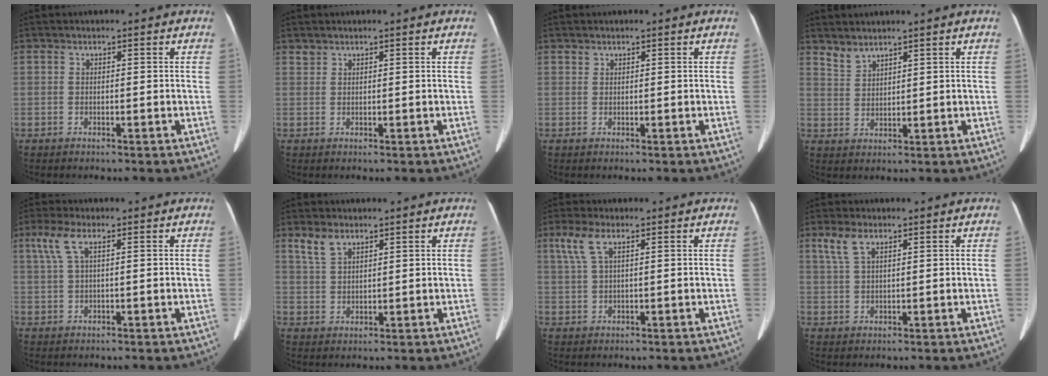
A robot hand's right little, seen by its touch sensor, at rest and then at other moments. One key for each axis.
{"total": 0.7, "fx": 0.7, "fy": 0.2, "fz": 0.0, "tx": -0.002, "ty": 0.004, "tz": 0.016}
{"total": 0.5, "fx": 0.5, "fy": 0.2, "fz": 0.0, "tx": 0.000, "ty": 0.001, "tz": 0.007}
{"total": 2.6, "fx": 2.5, "fy": 0.5, "fz": 0.5, "tx": -0.013, "ty": 0.004, "tz": 0.056}
{"total": 3.8, "fx": 1.7, "fy": 0.9, "fz": 3.3, "tx": -0.086, "ty": 0.019, "tz": 0.041}
{"total": 3.8, "fx": 2.7, "fy": 1.6, "fz": 2.1, "tx": -0.050, "ty": 0.010, "tz": 0.061}
{"total": 4.0, "fx": 2.0, "fy": 1.0, "fz": 3.2, "tx": -0.084, "ty": 0.015, "tz": 0.049}
{"total": 3.6, "fx": 2.2, "fy": 1.3, "fz": 2.6, "tx": -0.065, "ty": 0.013, "tz": 0.053}